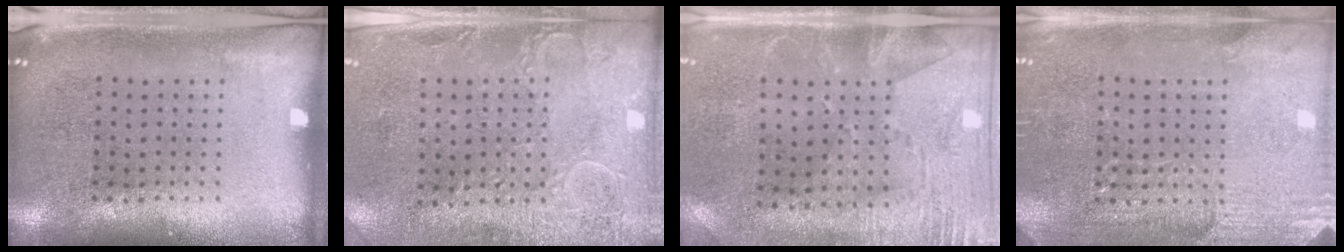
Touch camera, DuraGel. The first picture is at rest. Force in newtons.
{"total": 2.9, "press": 2.4, "slide": 1.6}
{"total": 2.8, "press": 2.3, "slide": 1.5}
{"total": 2.9, "press": 2.9, "slide": 0.5}